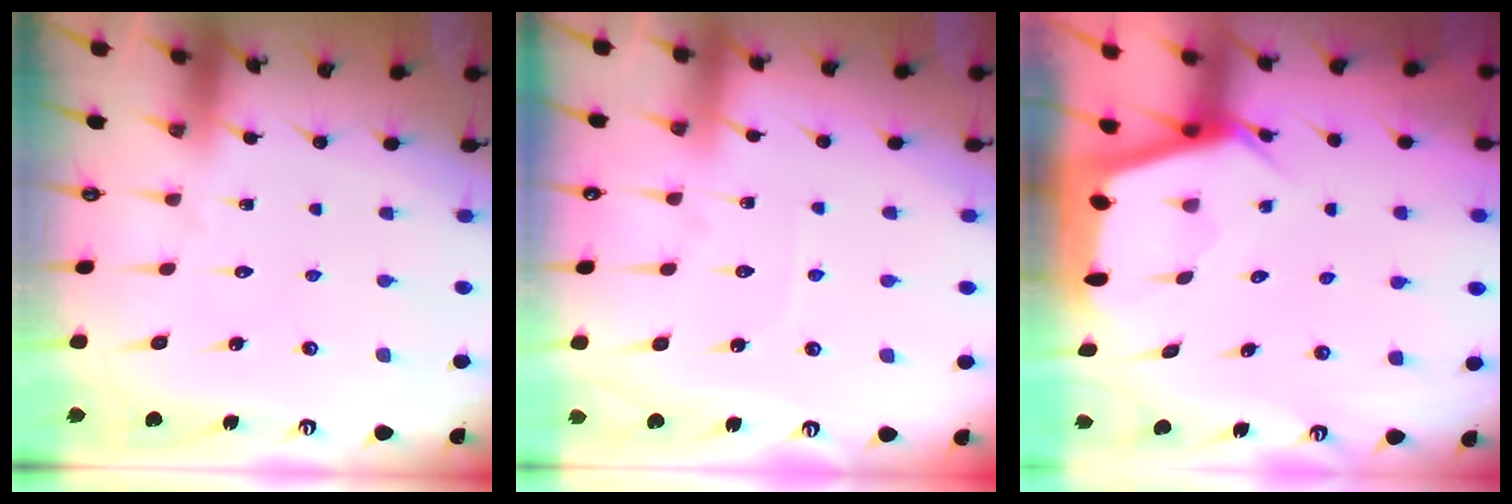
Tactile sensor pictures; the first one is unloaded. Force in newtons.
{"total": 2.9, "press": 2.9, "slide": 0.4}
{"total": 3.8, "press": 3.8, "slide": 0.2}